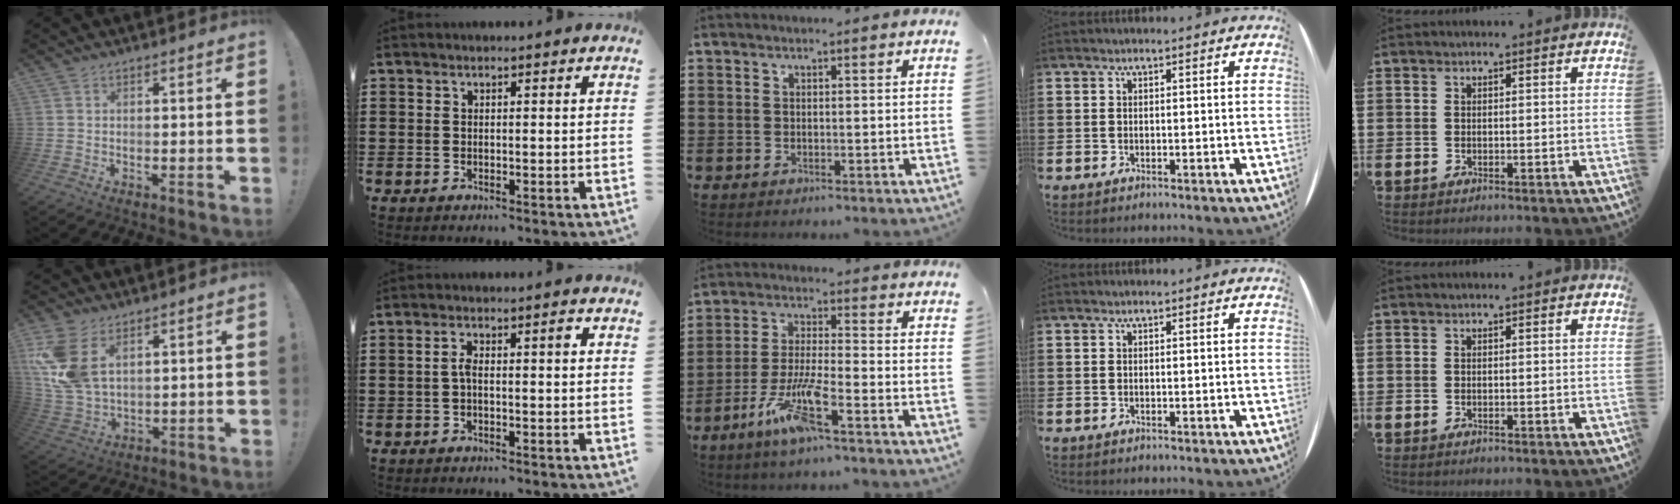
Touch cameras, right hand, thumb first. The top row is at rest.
{"thumb": {"total": 12.6, "force": [5.4, 7.5, 8.6], "torque": [-0.178, -0.027, 0.107]}, "index": {"total": 2.8, "force": [-0.3, 0.7, 2.7], "torque": [-0.058, 0.001, -0.011]}, "middle": {"total": 8.2, "force": [-5.1, 1.0, 6.4], "torque": [-0.141, -0.009, -0.098]}}